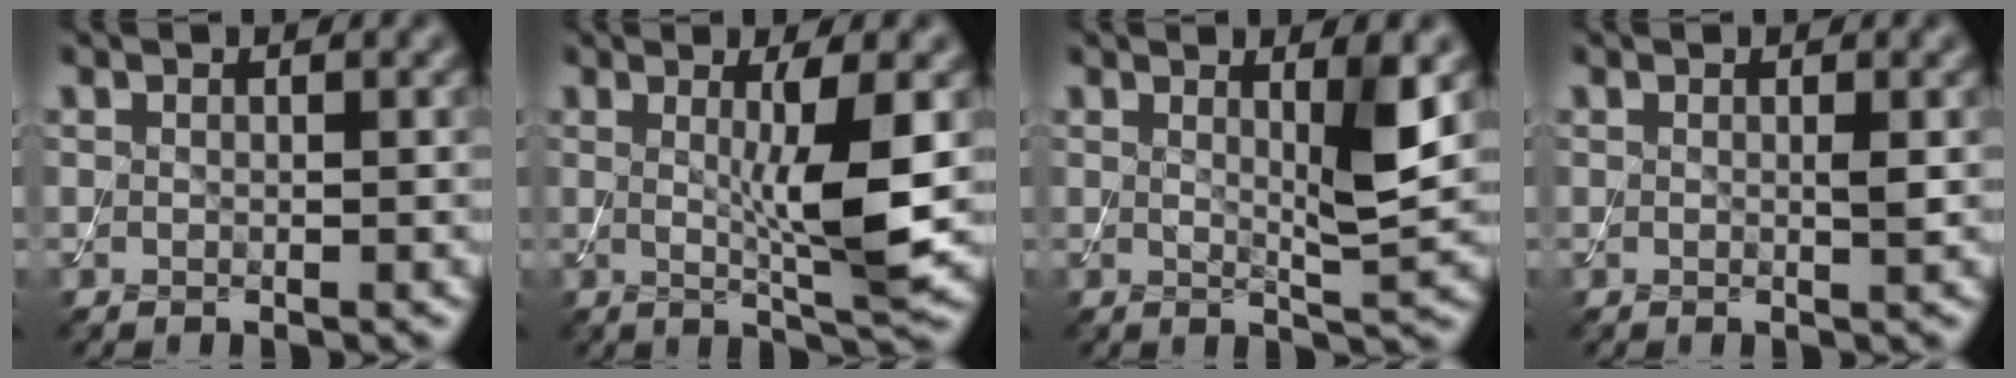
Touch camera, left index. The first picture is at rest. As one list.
[{"total": 5.4, "force": [0.4, 0.7, 5.3], "torque": [-0.088, -0.012, 0.010]}, {"total": 3.7, "force": [1.1, 0.5, 3.5], "torque": [-0.053, -0.012, 0.018]}, {"total": 0.7, "force": [0.1, 0.0, 0.7], "torque": [-0.010, 0.000, 0.000]}]